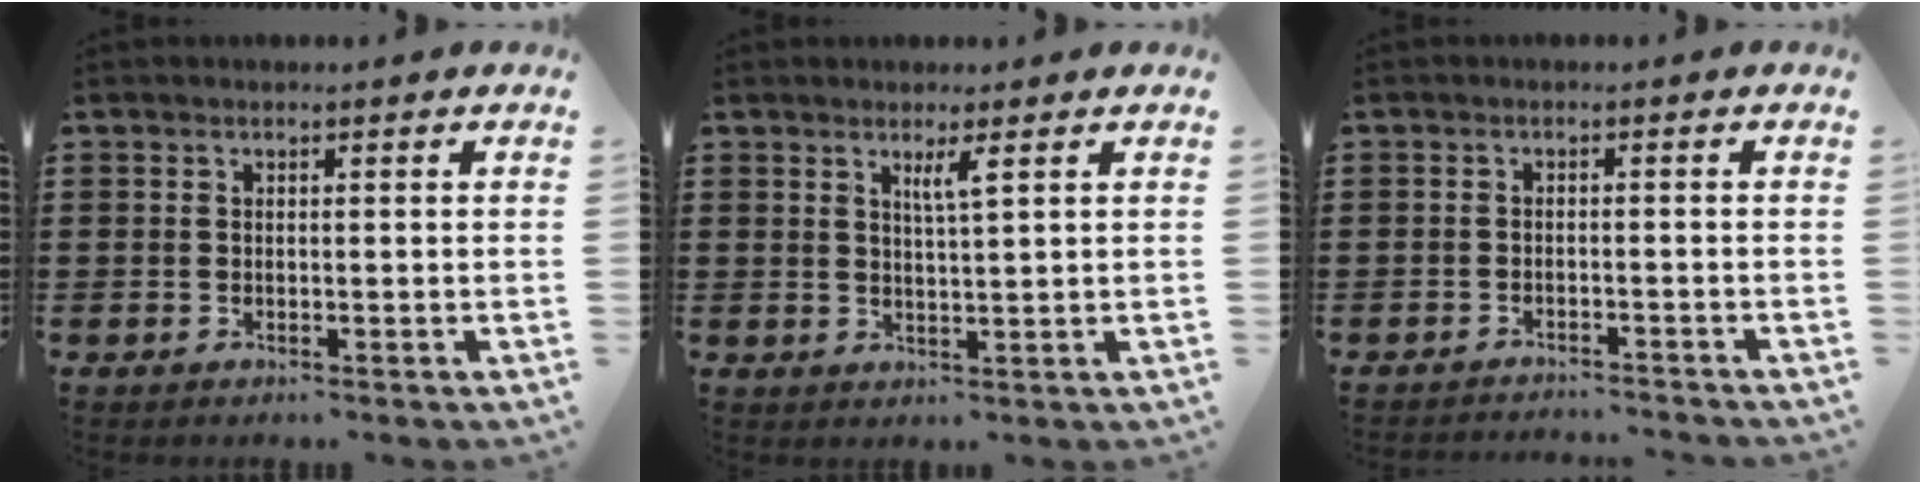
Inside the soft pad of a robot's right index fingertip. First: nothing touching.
{"total": 2.4, "force": [1.4, -0.1, 2.0], "torque": [-0.041, -0.002, 0.022]}
{"total": 1.7, "force": [-1.7, -0.2, 0.1], "torque": [-0.005, 0.003, -0.035]}